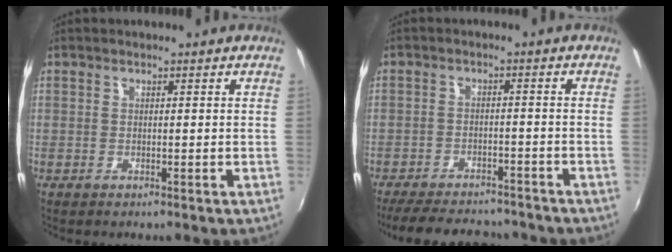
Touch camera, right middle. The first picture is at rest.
{"total": 14.7, "force": [-12.6, 4.8, 5.9], "torque": [-0.134, -0.004, -0.177]}